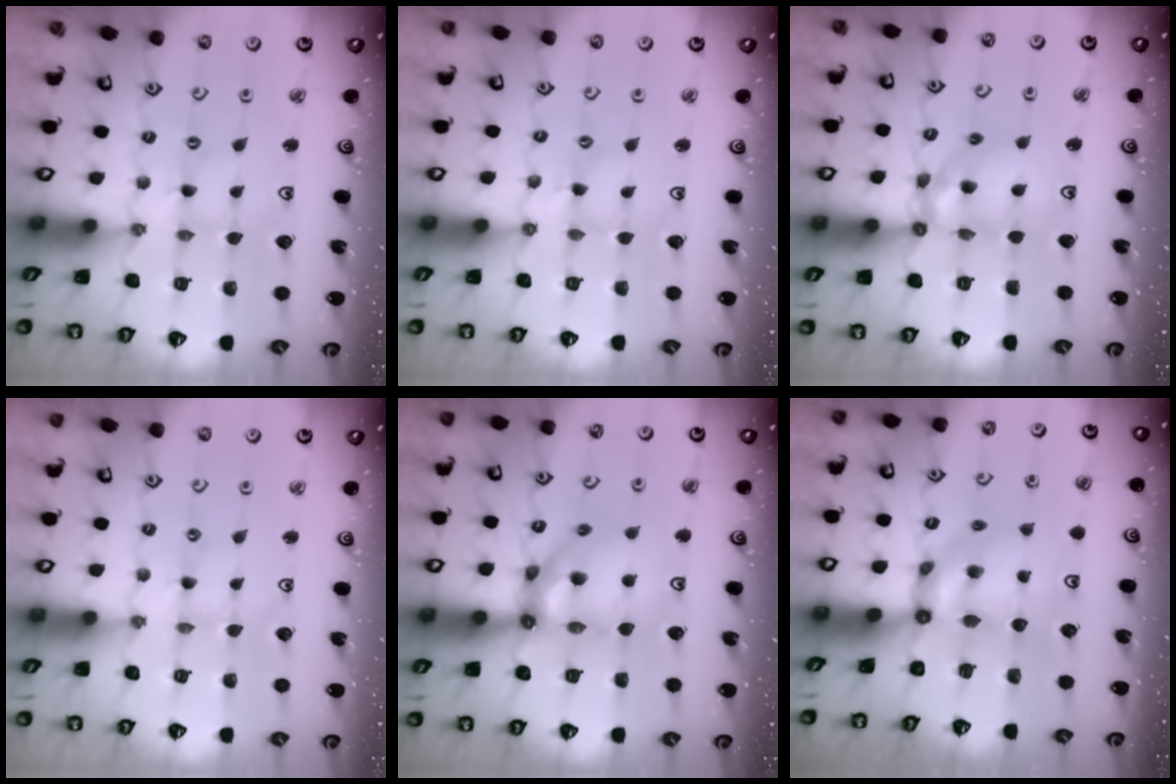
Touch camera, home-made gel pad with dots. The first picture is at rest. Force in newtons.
{"total": 1.2, "press": 1.2, "slide": 0.3}
{"total": 12.3, "press": 12.3, "slide": 1.3}
{"total": 0.0}
{"total": 13.0, "press": 12.9, "slide": 1.5}
{"total": 6.6, "press": 6.6, "slide": 0.2}